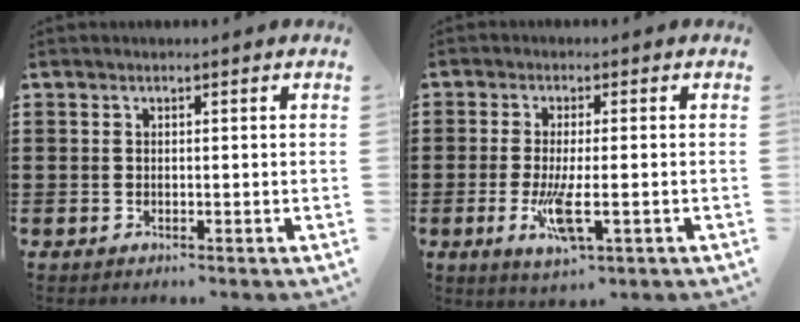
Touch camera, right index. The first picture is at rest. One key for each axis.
{"total": 6.2, "fx": -1.8, "fy": 1.3, "fz": 5.7, "tx": -0.128, "ty": -0.023, "tz": -0.035}